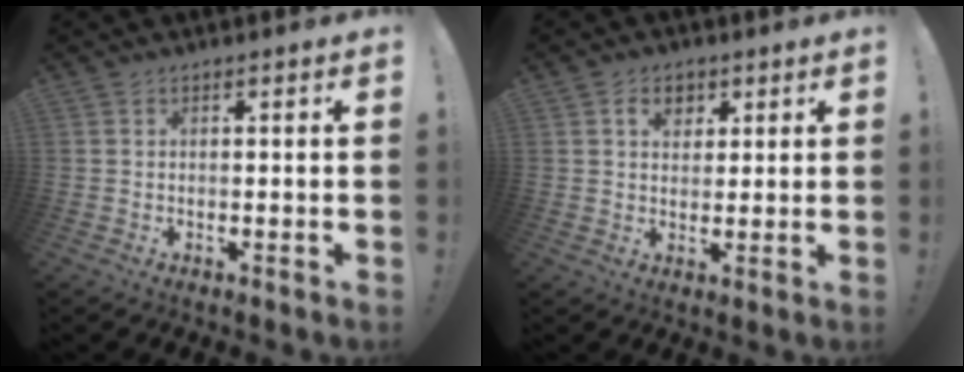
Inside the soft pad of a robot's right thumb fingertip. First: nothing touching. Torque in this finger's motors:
{"motor_torque": [-0.38, 0.10, 0.00, 0.09, 0.00]}